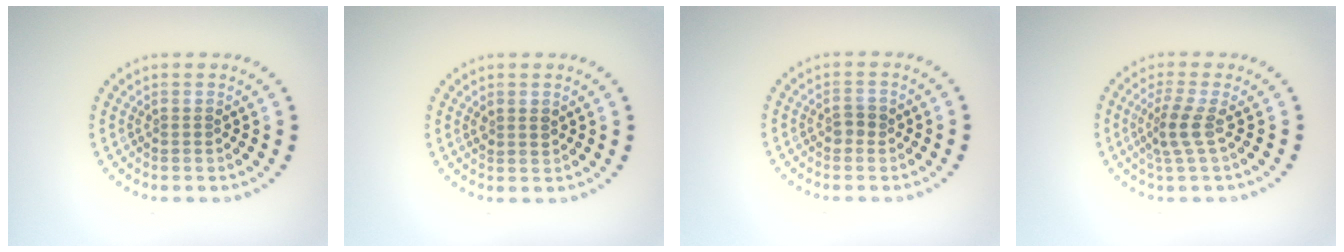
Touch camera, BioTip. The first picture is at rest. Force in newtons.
{"total": 1.1, "press": 1.0, "slide": 0.4}
{"total": 1.2, "press": 1.2, "slide": 0.3}
{"total": 2.2, "press": 1.7, "slide": 1.5}